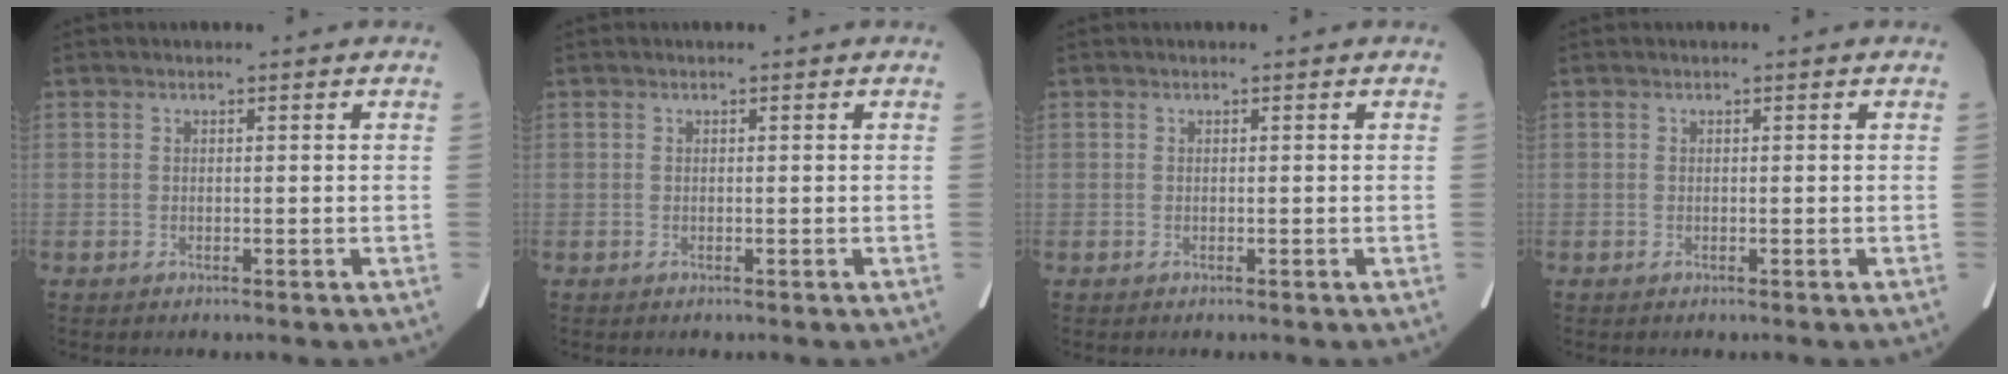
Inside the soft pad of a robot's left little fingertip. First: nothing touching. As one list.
[{"total": 0.0}, {"total": 0.0}, {"total": 0.0}]